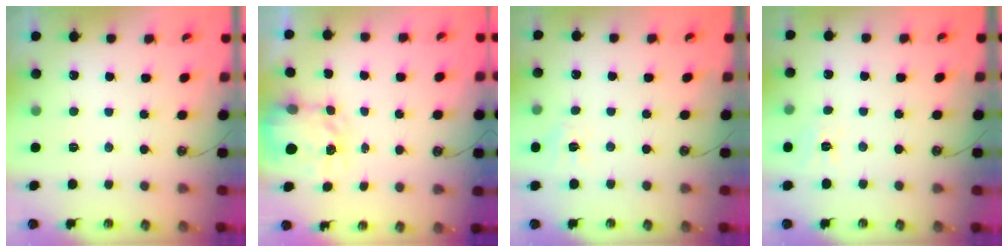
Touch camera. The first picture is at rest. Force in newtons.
{"total": 3.6, "press": 3.5, "slide": 0.5}
{"total": 5.2, "press": 5.2, "slide": 0.3}
{"total": 6.2, "press": 6.2, "slide": 0.7}